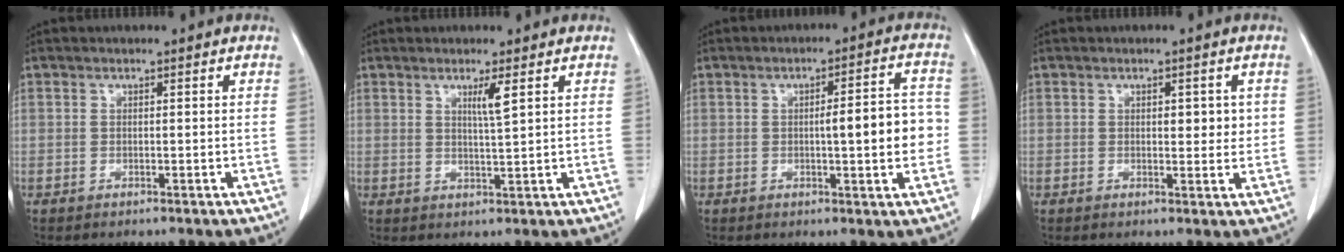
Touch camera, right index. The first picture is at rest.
{"total": 2.8, "force": [1.3, -0.4, 2.5], "torque": [-0.046, -0.005, 0.024]}
{"total": 8.0, "force": [-0.5, 1.3, 7.9], "torque": [-0.104, 0.017, -0.006]}
{"total": 3.2, "force": [0.8, 1.5, 2.7], "torque": [-0.031, -0.004, 0.010]}